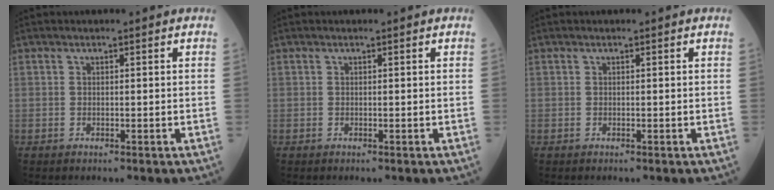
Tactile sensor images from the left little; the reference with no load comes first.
{"total": 0.0}
{"total": 0.0}